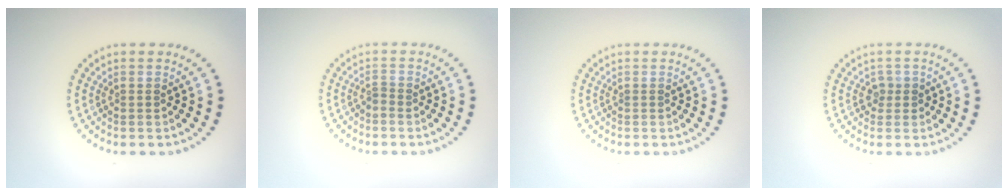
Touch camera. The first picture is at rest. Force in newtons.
{"total": 0.6, "press": 0.2, "slide": 0.6}
{"total": 0.0}
{"total": 1.3, "press": 1.0, "slide": 0.8}